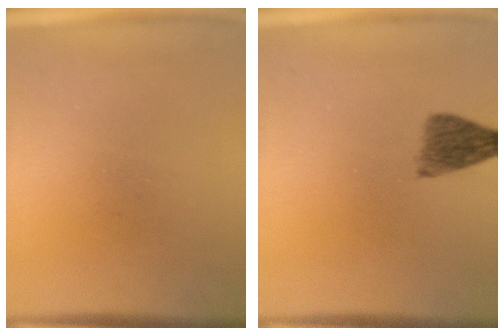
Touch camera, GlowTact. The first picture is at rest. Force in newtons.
{"total": 4.5}